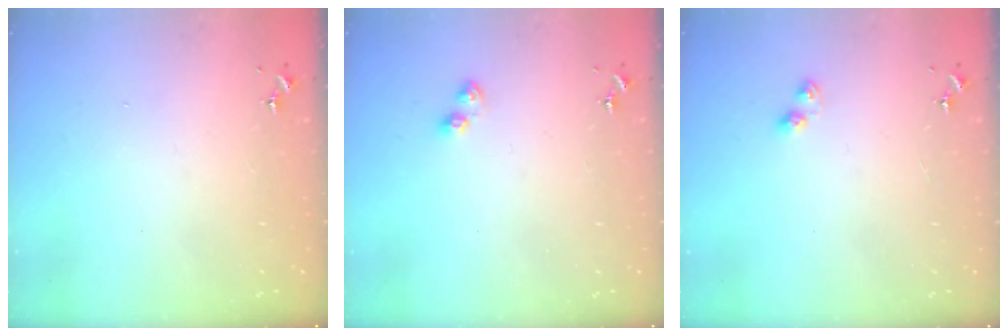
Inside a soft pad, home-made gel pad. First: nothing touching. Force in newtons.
{"total": 4.2, "press": 4.2, "slide": 0.4}
{"total": 2.8, "press": 2.7, "slide": 0.4}